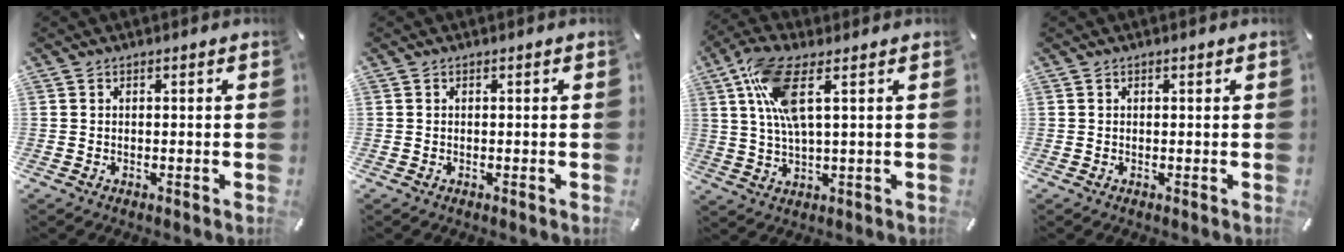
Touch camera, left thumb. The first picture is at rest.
{"total": 0.0}
{"total": 10.9, "force": [3.9, 3.0, 9.7], "torque": [-0.210, -0.007, 0.067]}
{"total": 0.0}